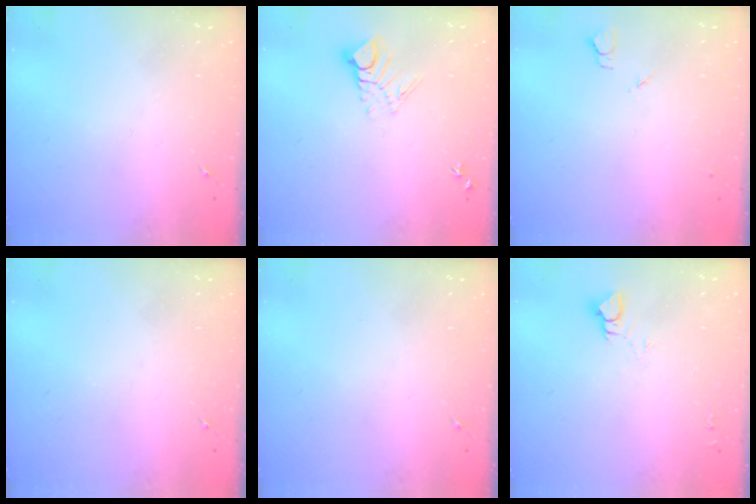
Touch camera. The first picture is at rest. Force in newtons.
{"total": 7.9, "press": 7.8, "slide": 0.7}
{"total": 2.7, "press": 2.6, "slide": 0.3}
{"total": 0.0}
{"total": 0.0}
{"total": 4.6, "press": 4.5, "slide": 0.5}